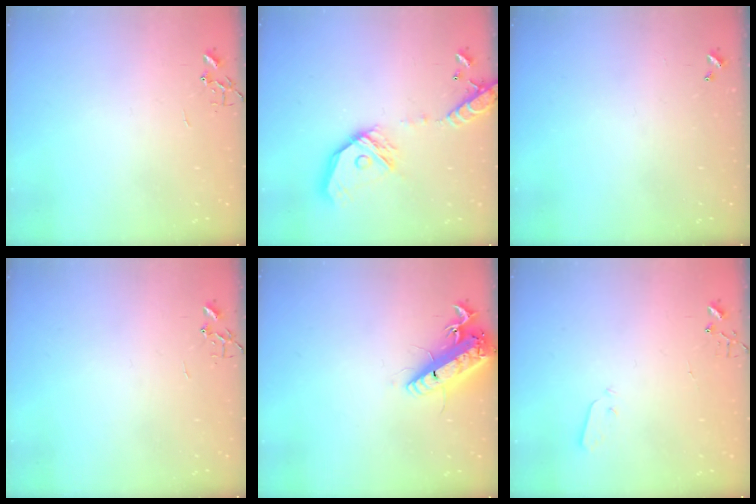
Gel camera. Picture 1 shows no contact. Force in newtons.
{"total": 17.7, "press": 17.4, "slide": 3.0}
{"total": 0.0}
{"total": 0.0}
{"total": 16.9, "press": 16.6, "slide": 3.3}
{"total": 2.0, "press": 2.0, "slide": 0.4}